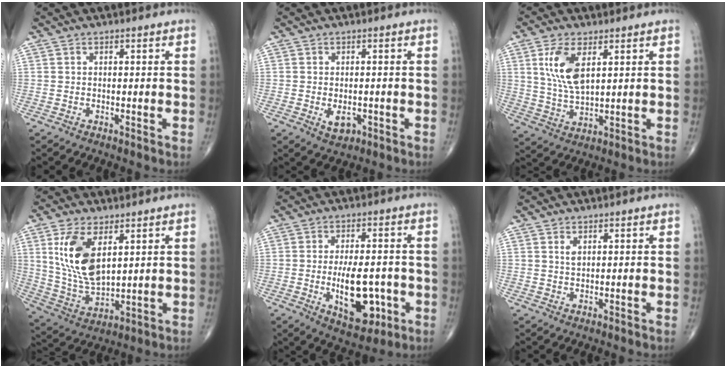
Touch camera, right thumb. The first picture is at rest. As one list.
[{"total": 3.3, "force": [-1.0, 2.1, 2.4], "torque": [-0.028, -0.001, -0.008]}, {"total": 9.1, "force": [3.2, 4.1, 7.4], "torque": [-0.145, -0.014, 0.066]}, {"total": 13.4, "force": [4.5, 6.6, 10.8], "torque": [-0.208, -0.021, 0.098]}, {"total": 12.2, "force": [-2.9, 6.0, 10.2], "torque": [-0.135, 0.003, -0.030]}, {"total": 1.3, "force": [0.6, 0.7, 0.9], "torque": [-0.014, 0.000, 0.012]}]